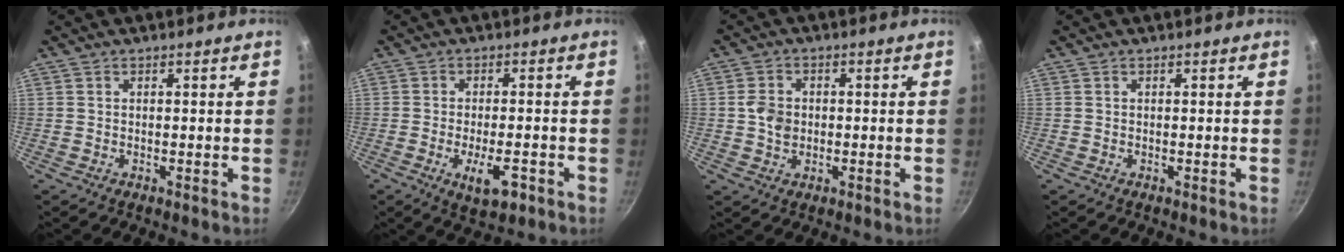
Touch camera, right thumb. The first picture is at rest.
{"total": 6.8, "force": [-2.8, 2.7, 5.6], "torque": [-0.082, 0.008, -0.040]}
{"total": 4.4, "force": [-0.2, 3.5, 2.7], "torque": [-0.039, 0.007, -0.009]}
{"total": 0.0}